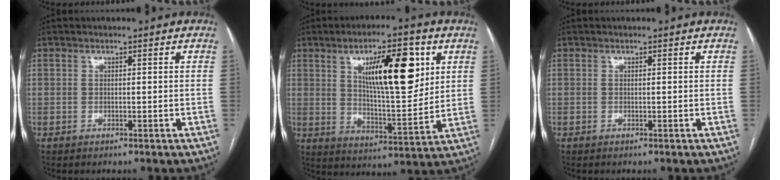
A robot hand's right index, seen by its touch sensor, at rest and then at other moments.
{"total": 14.7, "force": [5.5, 3.8, 13.1], "torque": [-0.209, 0.002, 0.092]}
{"total": 0.0}